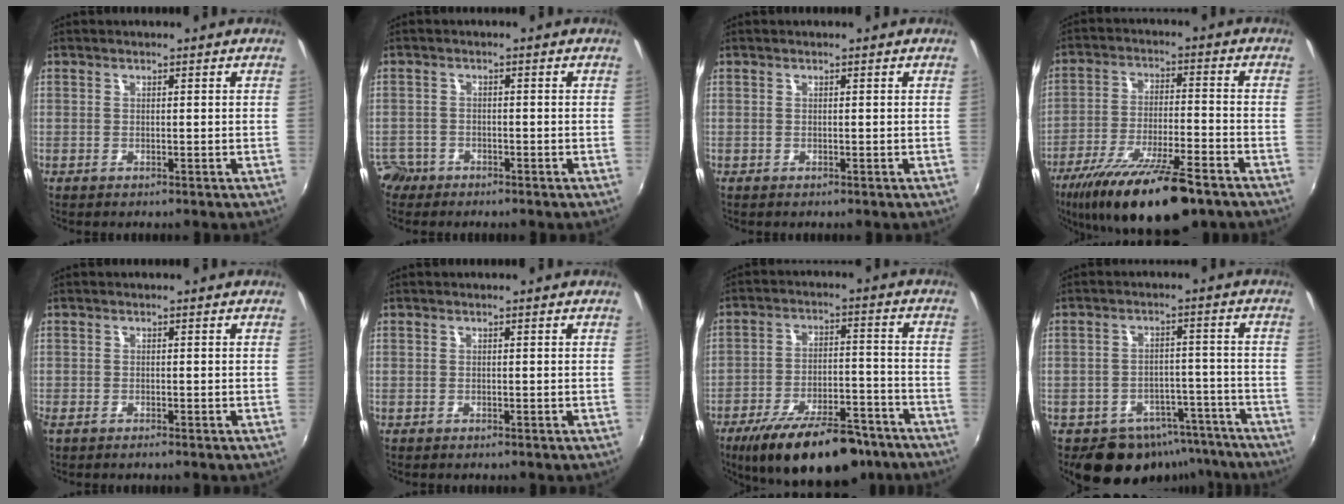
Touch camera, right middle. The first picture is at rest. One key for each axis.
{"total": 4.7, "fx": -3.2, "fy": 3.3, "fz": 0.7, "tx": -0.032, "ty": 0.001, "tz": -0.063}
{"total": 0.0}
{"total": 19.1, "fx": -13.9, "fy": 4.2, "fz": 12.3, "tx": -0.234, "ty": -0.041, "tz": -0.230}
{"total": 1.2, "fx": -0.9, "fy": 0.4, "fz": 0.6, "tx": -0.013, "ty": -0.005, "tz": -0.019}
{"total": 0.0}
{"total": 20.5, "fx": -15.2, "fy": 7.2, "fz": 11.6, "tx": -0.202, "ty": -0.019, "tz": -0.220}
{"total": 13.1, "fx": -9.8, "fy": 7.7, "fz": 3.9, "tx": -0.077, "ty": 0.025, "tz": -0.108}